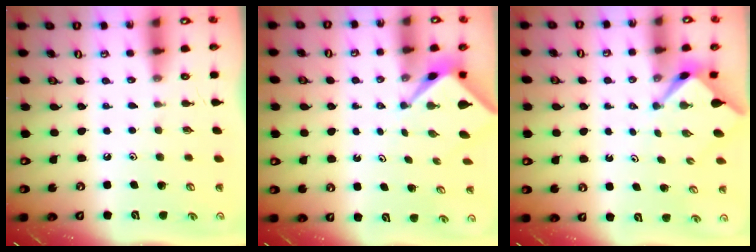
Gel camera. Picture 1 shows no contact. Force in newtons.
{"total": 2.3, "press": 2.2, "slide": 0.3}
{"total": 2.2, "press": 2.2, "slide": 0.1}